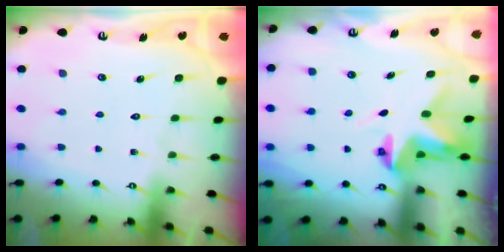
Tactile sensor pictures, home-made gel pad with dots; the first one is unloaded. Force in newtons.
{"total": 4.5, "press": 4.4, "slide": 0.3}